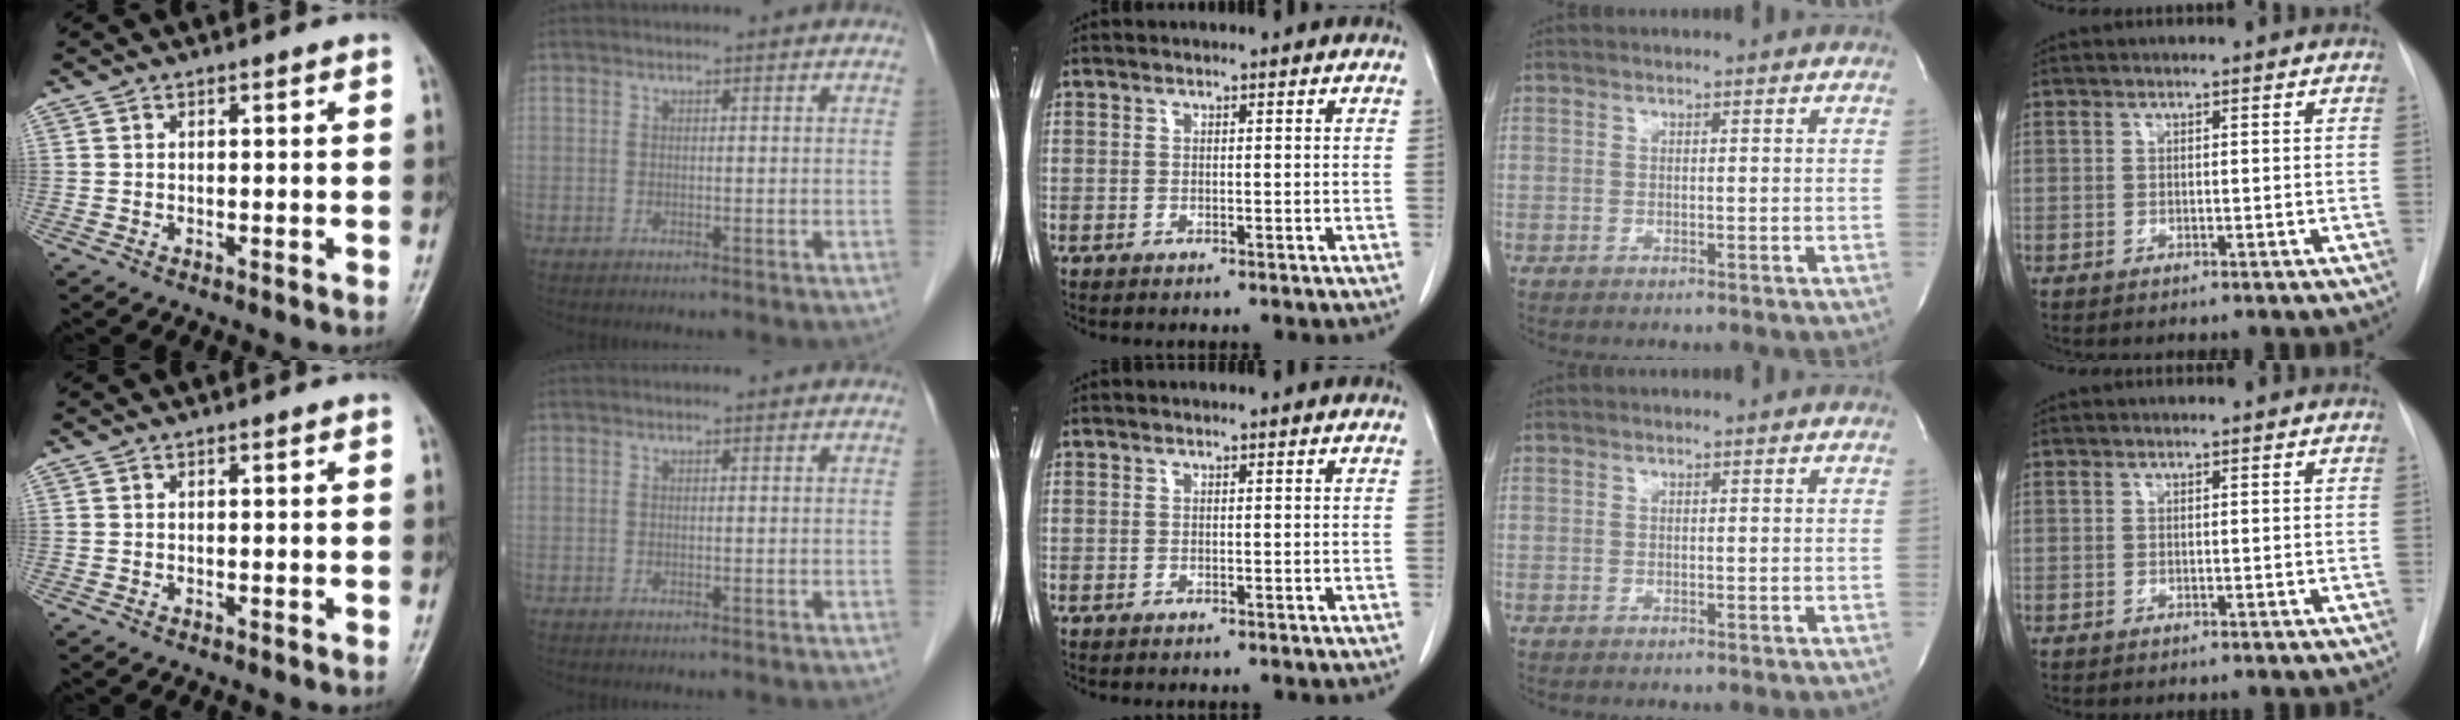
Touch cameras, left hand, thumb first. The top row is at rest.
{}